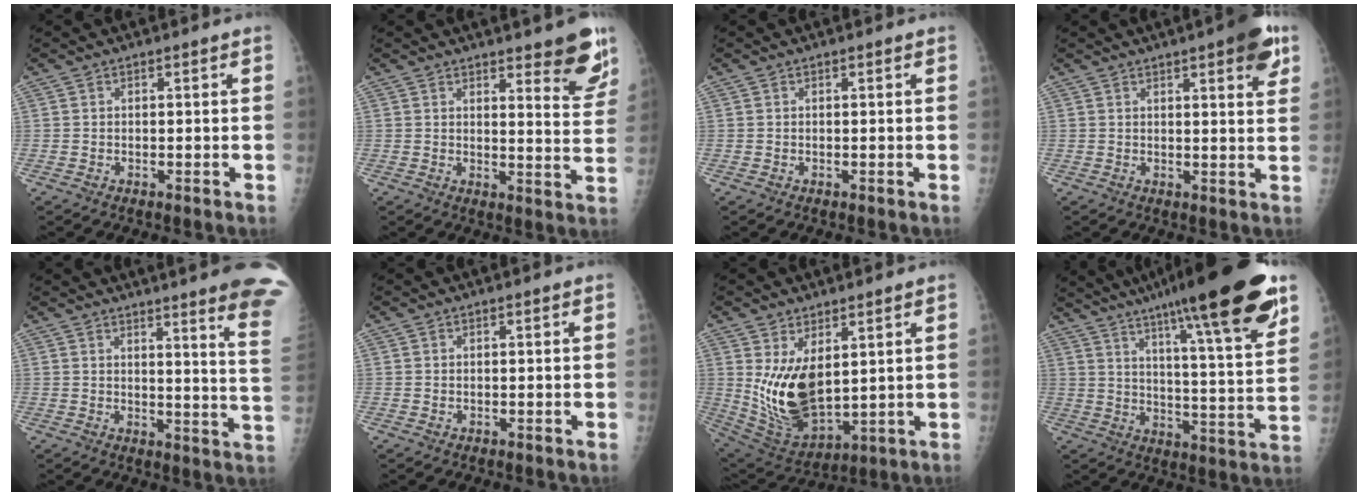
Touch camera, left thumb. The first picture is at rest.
{"total": 9.6, "force": [6.5, 2.3, 6.7], "torque": [-0.052, -0.044, 0.080]}
{"total": 0.0}
{"total": 8.1, "force": [4.4, 1.9, 6.6], "torque": [-0.070, -0.014, 0.051]}
{"total": 16.8, "force": [12.9, -0.3, 10.8], "torque": [-0.115, -0.098, 0.140]}
{"total": 0.7, "force": [0.3, 0.3, 0.5], "torque": [-0.008, 0.004, 0.007]}
{"total": 13.2, "force": [3.5, 7.1, 10.6], "torque": [-0.178, -0.034, 0.092]}
{"total": 25.4, "force": [16.4, 3.2, 19.2], "torque": [-0.276, -0.047, 0.243]}